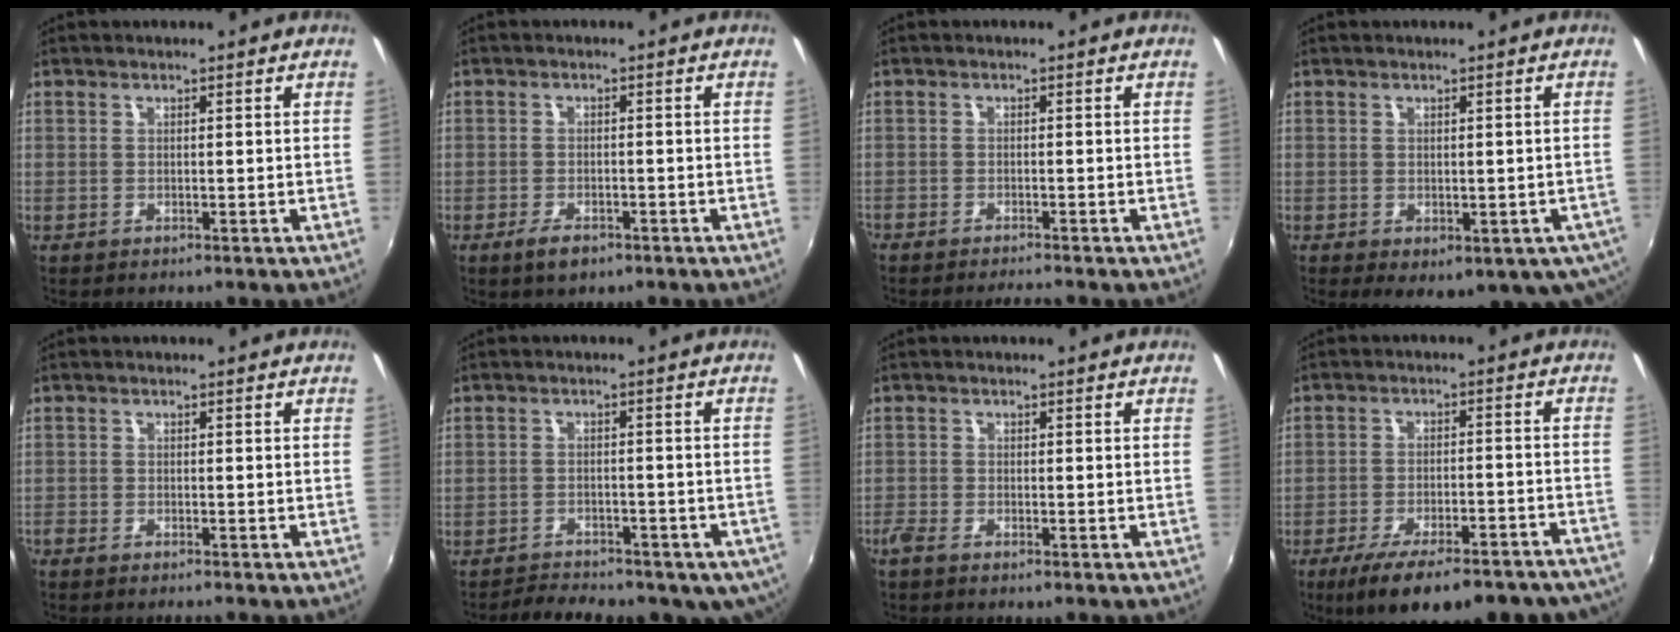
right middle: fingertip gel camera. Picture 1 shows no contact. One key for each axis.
{"total": 3.8, "fx": -2.5, "fy": 1.7, "fz": 2.3, "tx": -0.057, "ty": -0.010, "tz": -0.045}
{"total": 3.0, "fx": -2.9, "fy": 0.0, "fz": 1.0, "tx": -0.033, "ty": -0.008, "tz": -0.051}
{"total": 8.8, "fx": -3.5, "fy": 4.8, "fz": 6.5, "tx": -0.100, "ty": -0.033, "tz": -0.037}
{"total": 1.9, "fx": -1.9, "fy": 0.1, "fz": 0.5, "tx": -0.019, "ty": -0.011, "tz": -0.039}
{"total": 10.9, "fx": -8.2, "fy": 5.4, "fz": 4.8, "tx": -0.097, "ty": -0.005, "tz": -0.104}
{"total": 2.1, "fx": -1.8, "fy": 0.4, "fz": 0.9, "tx": -0.027, "ty": -0.007, "tz": -0.040}
{"total": 21.7, "fx": -17.6, "fy": 5.8, "fz": 11.2, "tx": -0.188, "ty": -0.034, "tz": -0.232}